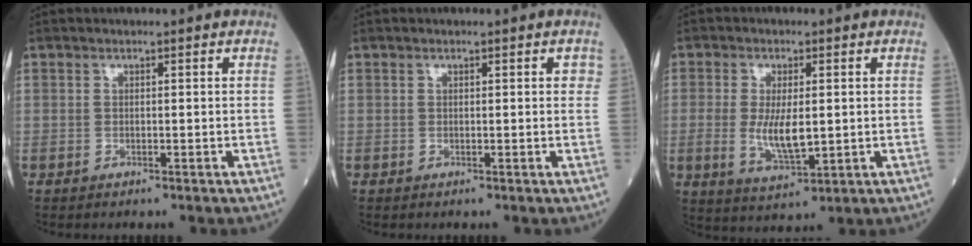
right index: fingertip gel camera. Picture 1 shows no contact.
{"total": 1.1, "force": [0.5, 0.5, 0.9], "torque": [-0.002, 0.003, 0.005]}
{"total": 7.0, "force": [-0.1, 2.5, 6.5], "torque": [-0.130, -0.015, 0.004]}